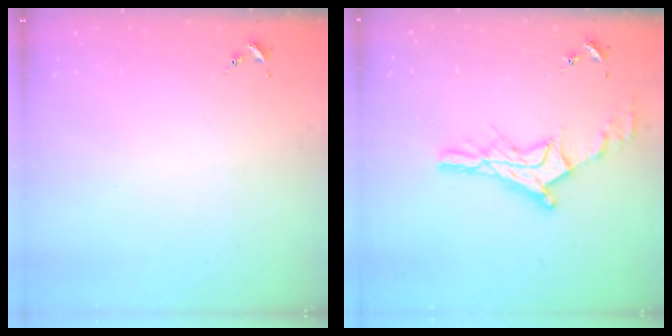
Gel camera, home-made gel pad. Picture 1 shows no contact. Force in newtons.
{"total": 14.2, "press": 14.2, "slide": 1.1}